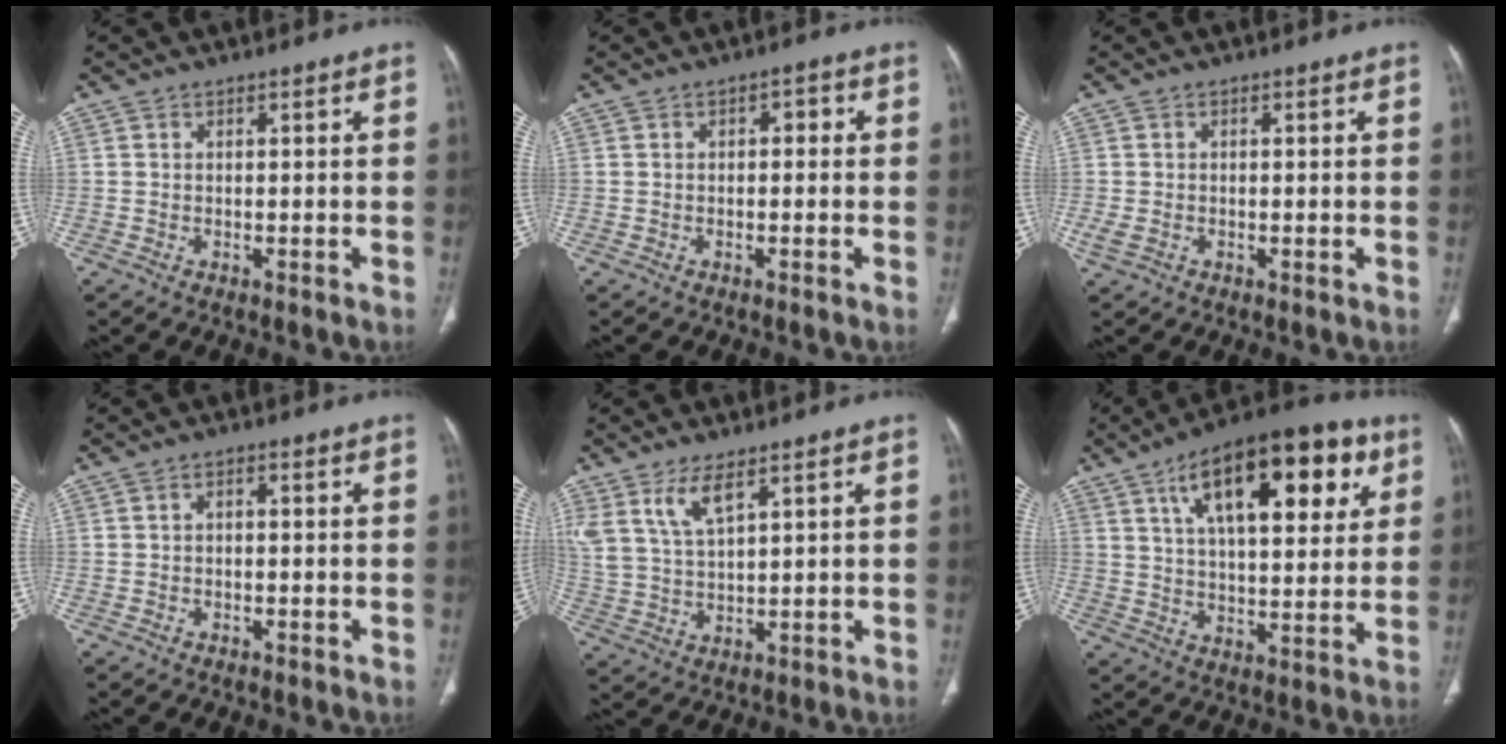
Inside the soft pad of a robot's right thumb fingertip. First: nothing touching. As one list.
[{"total": 2.0, "force": [0.2, 1.2, 1.6], "torque": [-0.013, 0.006, -0.004]}, {"total": 2.1, "force": [-0.5, 1.3, 1.6], "torque": [-0.041, 0.004, -0.006]}, {"total": 1.1, "force": [-0.1, 0.7, 0.8], "torque": [-0.010, 0.006, -0.005]}, {"total": 7.2, "force": [4.4, 2.4, 5.2], "torque": [-0.110, -0.017, 0.099]}, {"total": 23.2, "force": [9.9, 9.8, 18.5], "torque": [-0.251, -0.007, 0.152]}]